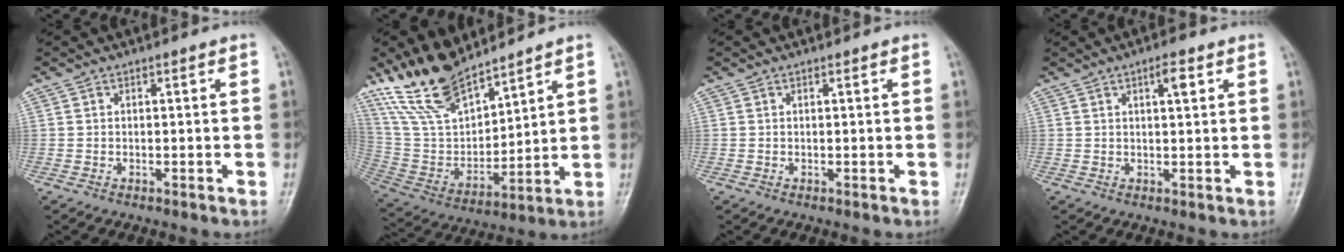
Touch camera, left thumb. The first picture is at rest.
{"total": 16.5, "force": [13.2, 6.0, 7.8], "torque": [-0.121, -0.064, 0.268]}
{"total": 0.0}
{"total": 3.1, "force": [1.5, 0.9, 2.5], "torque": [-0.036, -0.005, 0.023]}